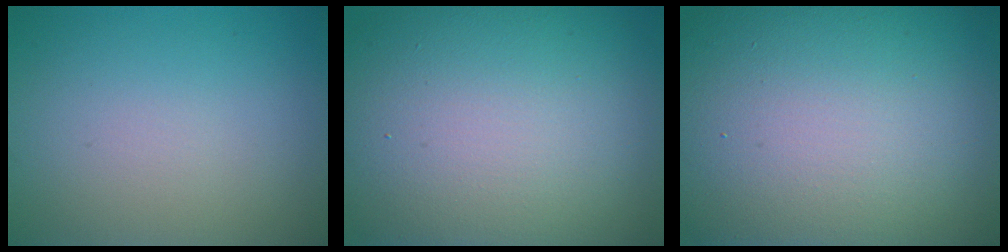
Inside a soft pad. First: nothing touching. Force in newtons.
{"total": 18.4, "press": 18.4, "slide": 0.8}
{"total": 25.1, "press": 25.1, "slide": 1.4}